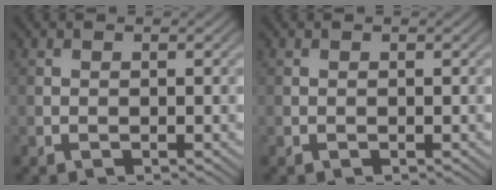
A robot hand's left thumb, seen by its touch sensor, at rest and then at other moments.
{"total": 0.0}